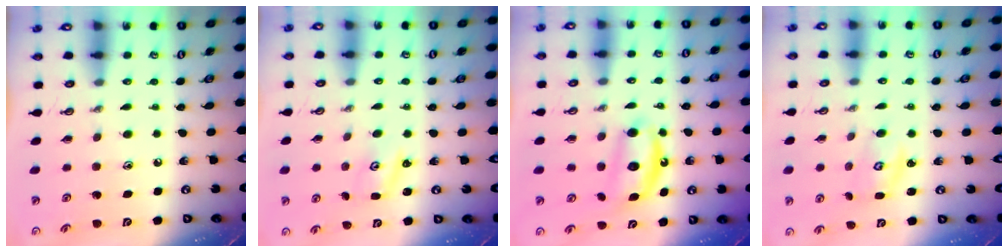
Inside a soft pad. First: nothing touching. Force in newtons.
{"total": 2.2, "press": 2.2, "slide": 0.3}
{"total": 6.5, "press": 6.4, "slide": 0.5}
{"total": 2.9, "press": 2.9, "slide": 0.4}